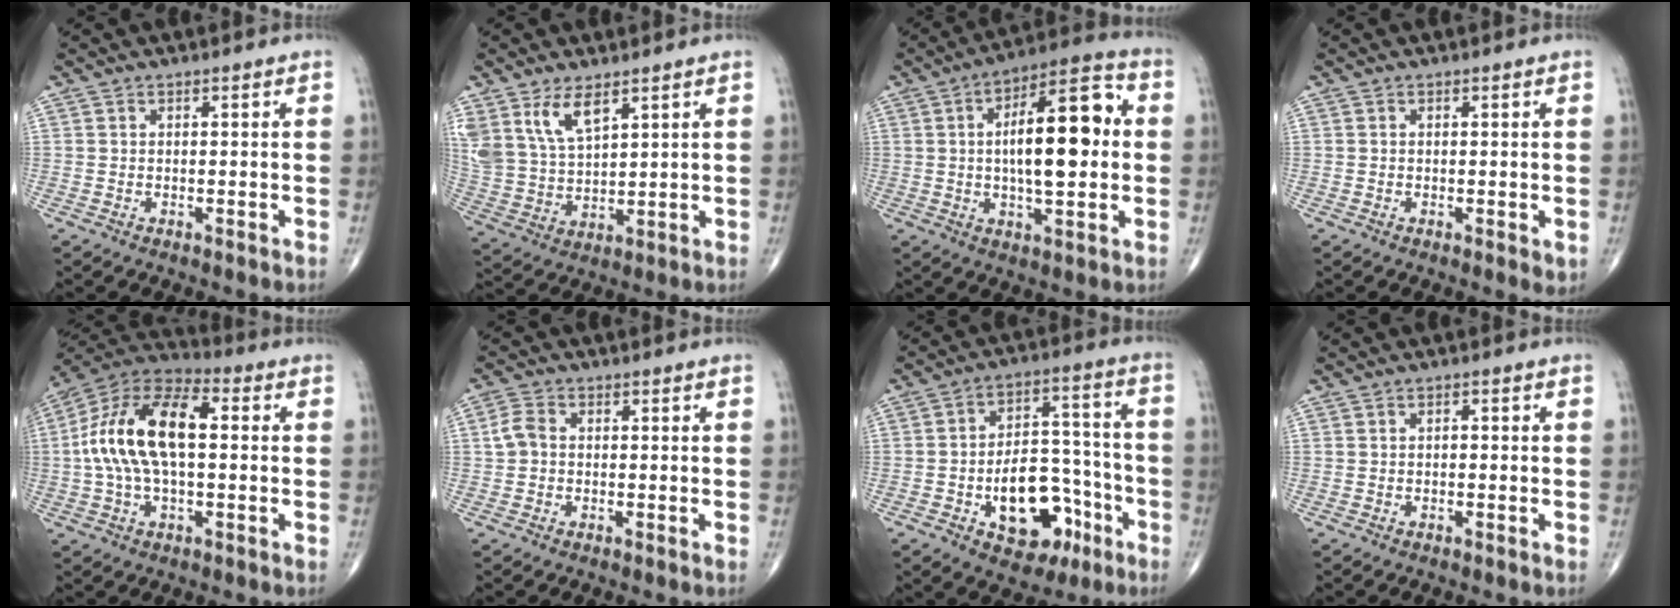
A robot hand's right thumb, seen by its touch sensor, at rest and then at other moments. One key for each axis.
{"total": 9.8, "fx": 5.9, "fy": 4.6, "fz": 6.4, "tx": -0.121, "ty": -0.022, "tz": 0.129}
{"total": 17.3, "fx": 1.4, "fy": 6.6, "fz": 16.0, "tx": -0.236, "ty": 0.021, "tz": 0.016}
{"total": 1.4, "fx": -0.1, "fy": 0.5, "fz": 1.3, "tx": -0.019, "ty": -0.006, "tz": -0.002}
{"total": 17.6, "fx": 1.3, "fy": 8.8, "fz": 15.2, "tx": -0.294, "ty": 0.036, "tz": 0.014}
{"total": 3.3, "fx": -0.1, "fy": 2.6, "fz": 2.1, "tx": -0.043, "ty": 0.011, "tz": -0.007}
{"total": 16.4, "fx": -6.3, "fy": 9.9, "fz": 11.4, "tx": -0.129, "ty": 0.055, "tz": -0.087}
{"total": 0.8, "fx": -0.1, "fy": 0.5, "fz": 0.7, "tx": -0.009, "ty": 0.004, "tz": -0.004}